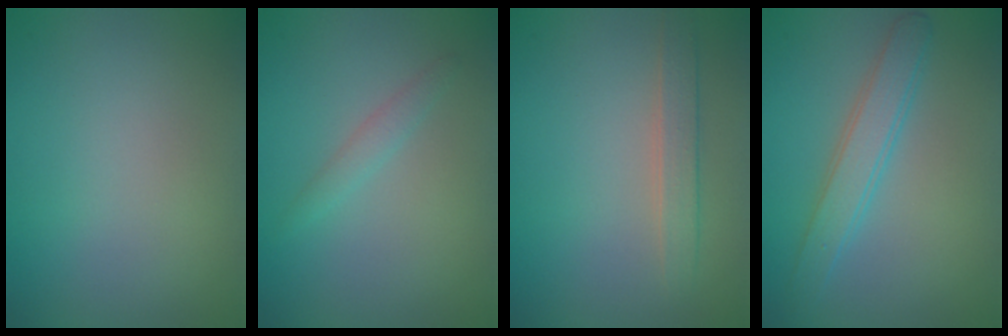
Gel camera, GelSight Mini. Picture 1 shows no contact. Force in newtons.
{"total": 1.1, "press": 1.1, "slide": 0.1}
{"total": 1.9, "press": 1.9, "slide": 0.1}
{"total": 2.8, "press": 2.8, "slide": 0.2}